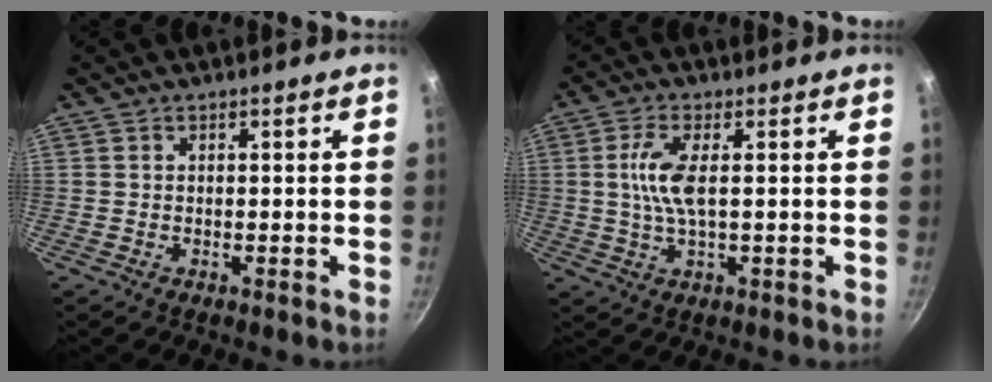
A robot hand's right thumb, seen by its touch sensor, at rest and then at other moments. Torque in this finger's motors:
{"motor_torque": [0.63, 0.40, 0.88, -0.30, 0.12]}